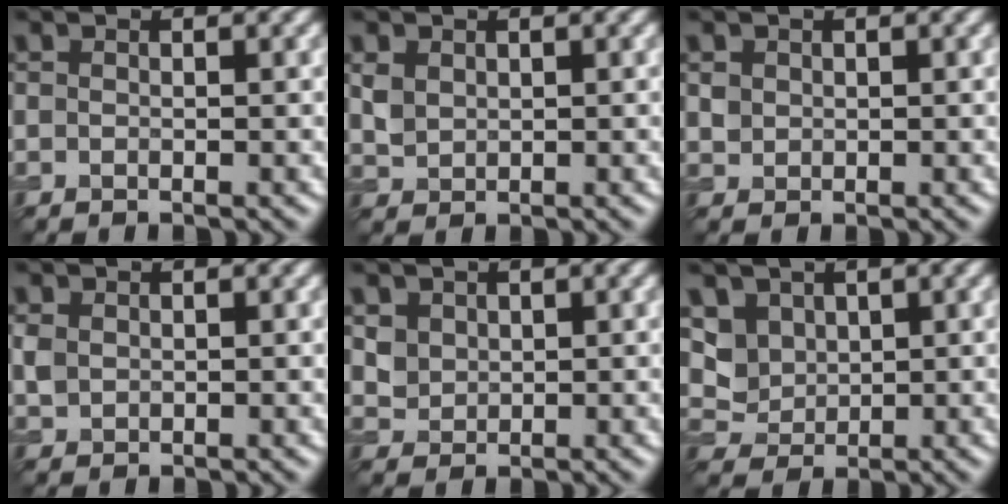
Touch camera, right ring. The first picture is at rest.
{"total": 1.6, "force": [0.7, 1.3, 0.7], "torque": [-0.018, 0.000, 0.018]}
{"total": 1.0, "force": [0.4, 0.9, 0.2], "torque": [-0.003, -0.003, 0.010]}
{"total": 1.3, "force": [0.3, 1.1, 0.6], "torque": [-0.015, 0.000, 0.008]}
{"total": 2.2, "force": [1.0, 1.8, 0.7], "torque": [-0.020, -0.008, 0.033]}
{"total": 3.0, "force": [1.2, 2.5, 1.0], "torque": [-0.028, -0.015, 0.040]}